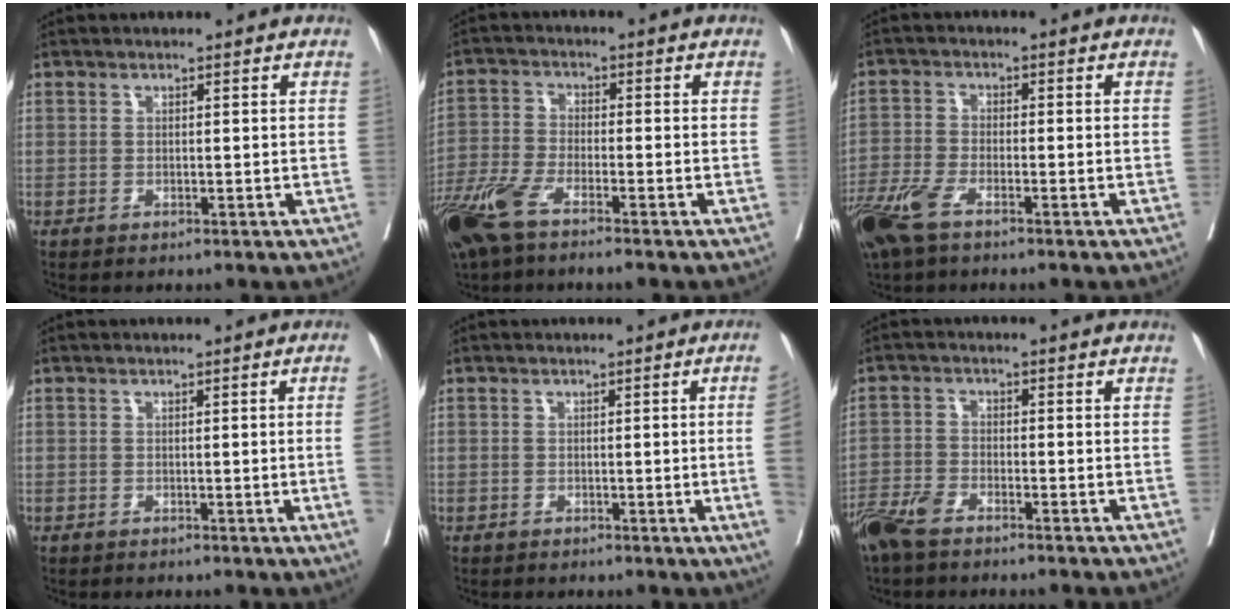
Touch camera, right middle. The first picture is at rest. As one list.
[{"total": 8.3, "force": [-5.9, 1.5, 5.6], "torque": [-0.123, -0.018, -0.122]}, {"total": 7.2, "force": [-4.9, 2.0, 4.8], "torque": [-0.107, -0.015, -0.098]}, {"total": 2.3, "force": [-0.4, -0.7, 2.1], "torque": [-0.027, -0.003, -0.006]}, {"total": 4.1, "force": [-0.7, -1.2, 3.8], "torque": [-0.040, -0.007, -0.011]}, {"total": 5.2, "force": [-4.3, 1.4, 2.7], "torque": [-0.060, -0.009, -0.086]}]